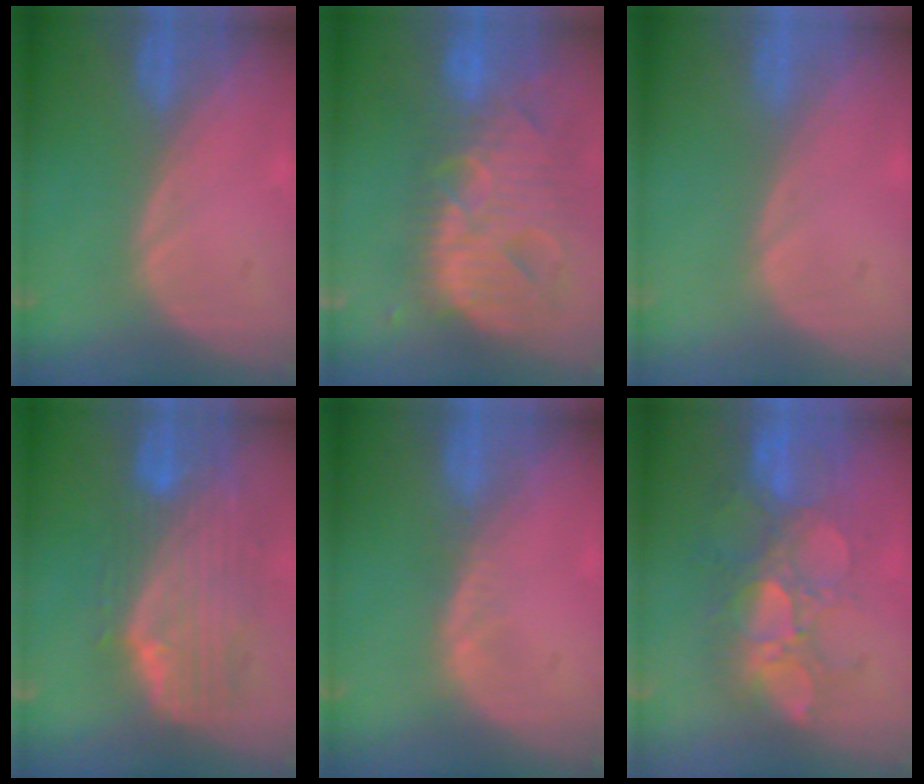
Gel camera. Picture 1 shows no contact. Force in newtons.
{"total": 13.7, "press": 11.7, "slide": 7.2}
{"total": 0.0}
{"total": 10.3, "press": 9.0, "slide": 5.1}
{"total": 1.1, "press": 1.1, "slide": 0.3}
{"total": 10.7, "press": 9.4, "slide": 5.1}